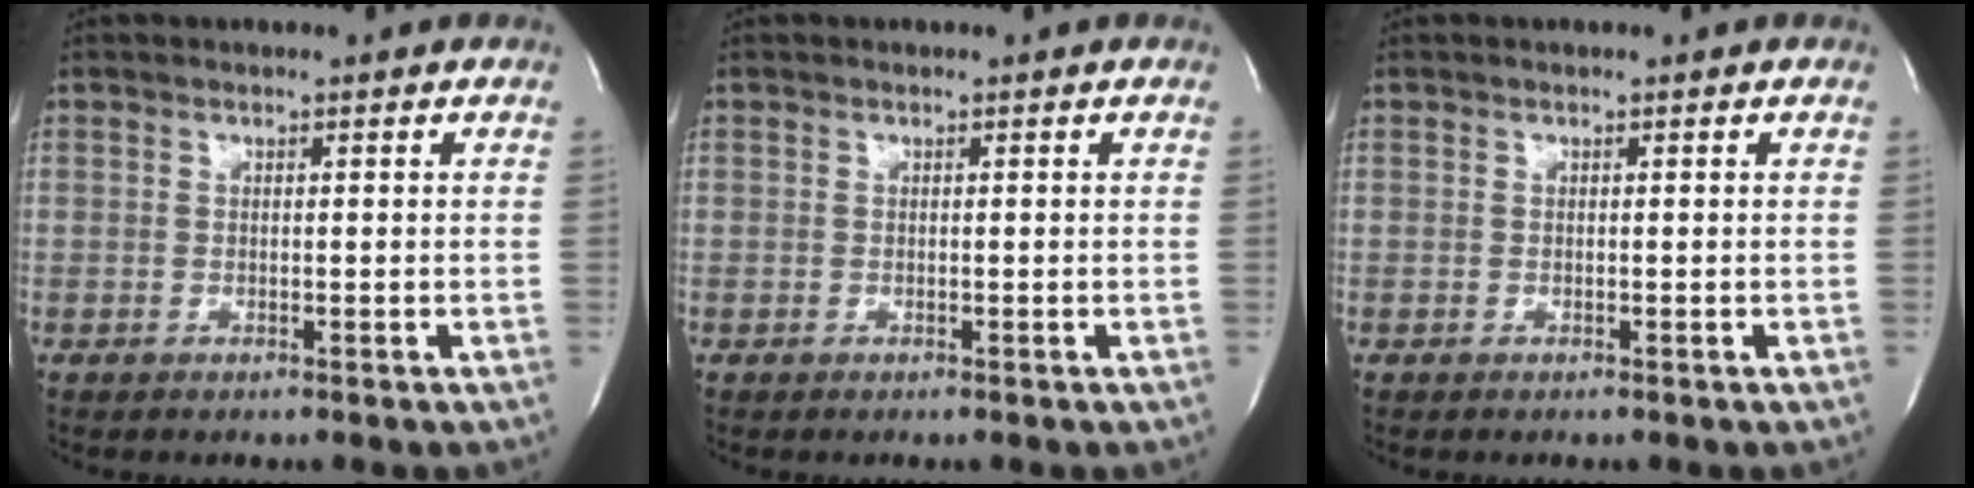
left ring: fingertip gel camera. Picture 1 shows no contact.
{"total": 0.0}
{"total": 0.0}